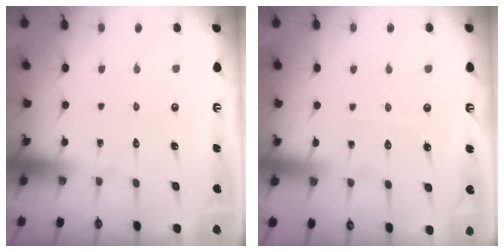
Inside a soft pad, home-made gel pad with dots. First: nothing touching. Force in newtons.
{"total": 3.0, "press": 3.0, "slide": 0.3}